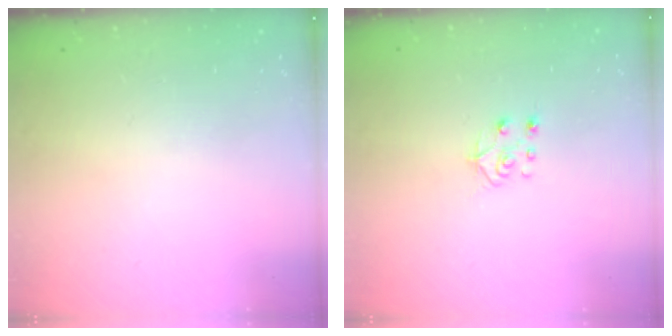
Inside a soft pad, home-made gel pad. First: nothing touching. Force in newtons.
{"total": 6.9, "press": 6.9, "slide": 0.6}